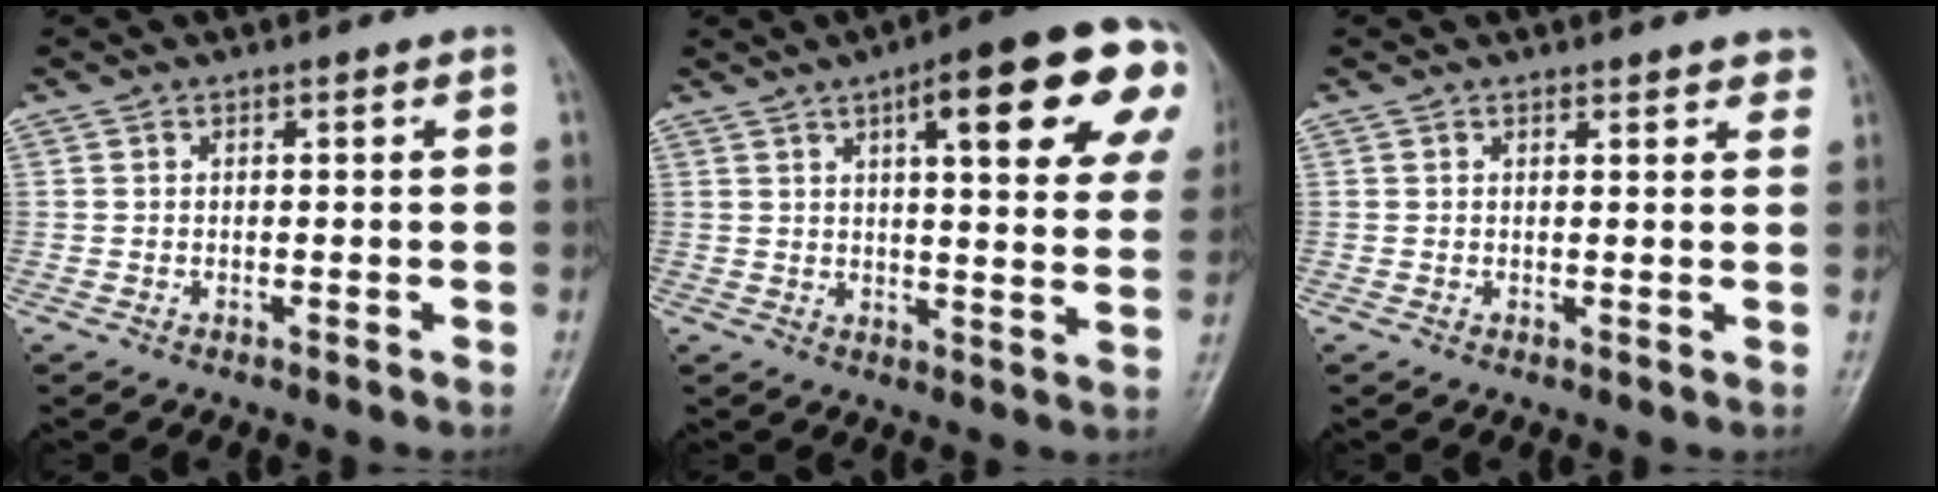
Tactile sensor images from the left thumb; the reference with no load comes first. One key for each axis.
{"total": 20.9, "fx": 8.8, "fy": 5.5, "fz": 18.1, "tx": -0.214, "ty": -0.006, "tz": 0.109}
{"total": 2.8, "fx": 2.4, "fy": 1.0, "fz": 1.0, "tx": 0.006, "ty": -0.007, "tz": 0.019}